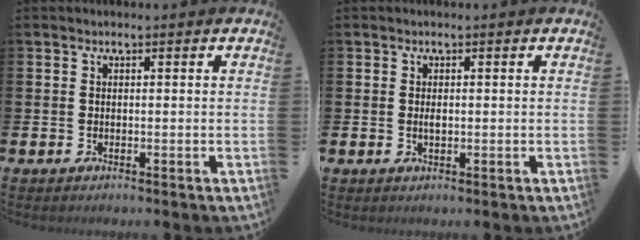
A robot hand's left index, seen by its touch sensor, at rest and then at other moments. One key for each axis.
{"total": 0.8, "fx": 0.2, "fy": 0.3, "fz": 0.7, "tx": -0.009, "ty": -0.001, "tz": 0.002}